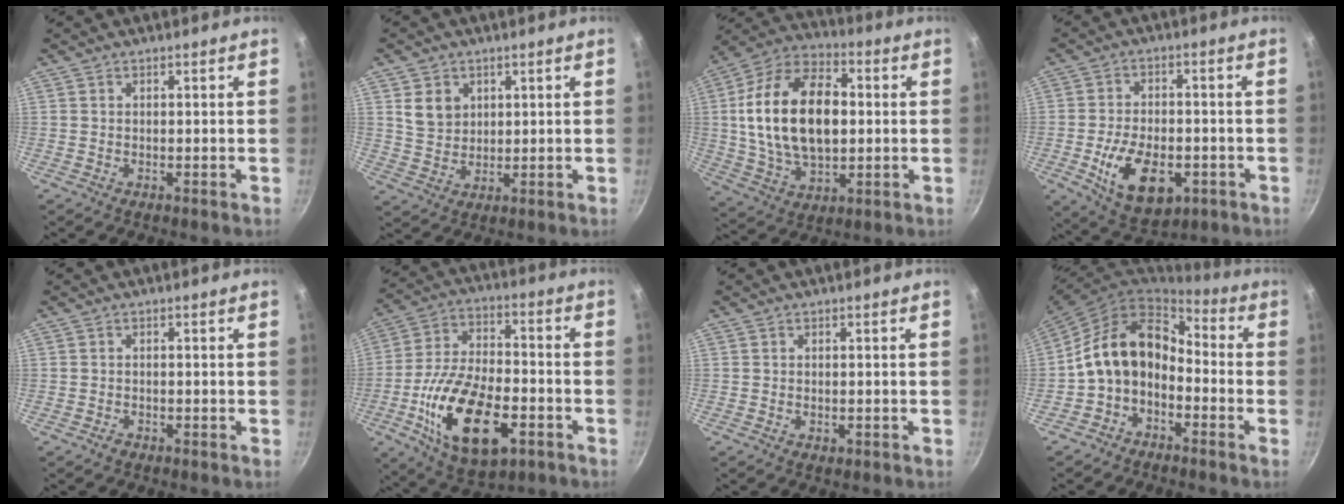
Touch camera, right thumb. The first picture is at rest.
{"total": 5.8, "force": [2.1, 4.8, 2.6], "torque": [-0.028, -0.006, 0.045]}
{"total": 22.5, "force": [1.6, 13.6, 17.8], "torque": [-0.302, 0.018, 0.023]}
{"total": 13.8, "force": [-4.4, 8.1, 10.3], "torque": [-0.156, 0.007, -0.059]}
{"total": 1.0, "force": [-0.8, 0.6, 0.4], "torque": [-0.013, 0.008, -0.013]}
{"total": 22.0, "force": [-7.6, 11.2, 17.3], "torque": [-0.310, 0.026, -0.132]}
{"total": 1.1, "force": [-0.4, 0.7, 0.8], "torque": [-0.011, 0.001, -0.006]}
{"total": 13.3, "force": [-3.3, 9.5, 8.6], "torque": [-0.134, 0.068, -0.076]}